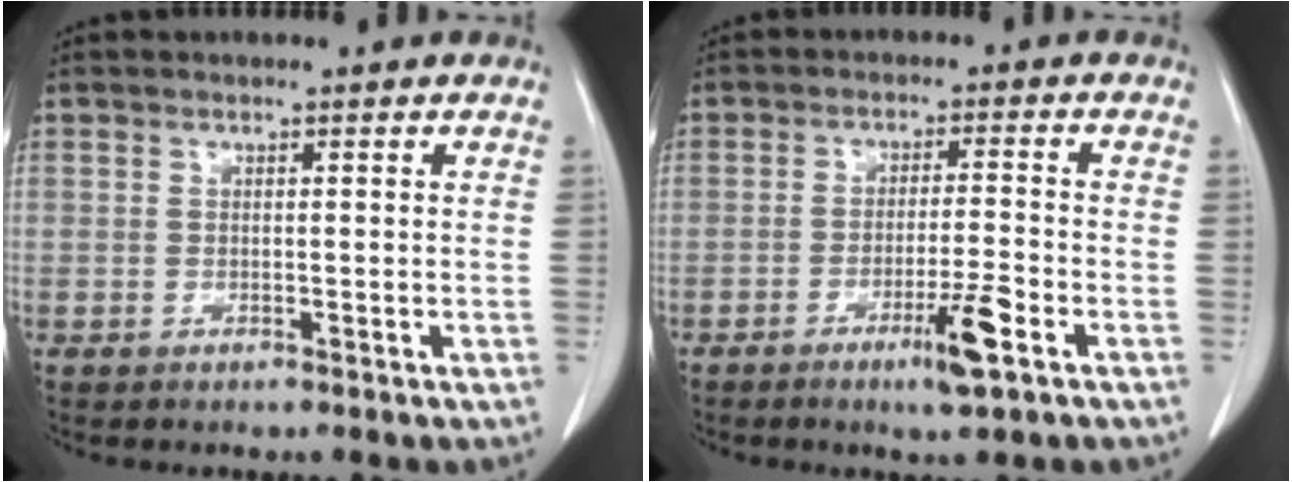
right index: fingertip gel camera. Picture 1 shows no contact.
{"total": 6.1, "force": [-3.1, 0.0, 5.2], "torque": [-0.086, -0.009, -0.052]}